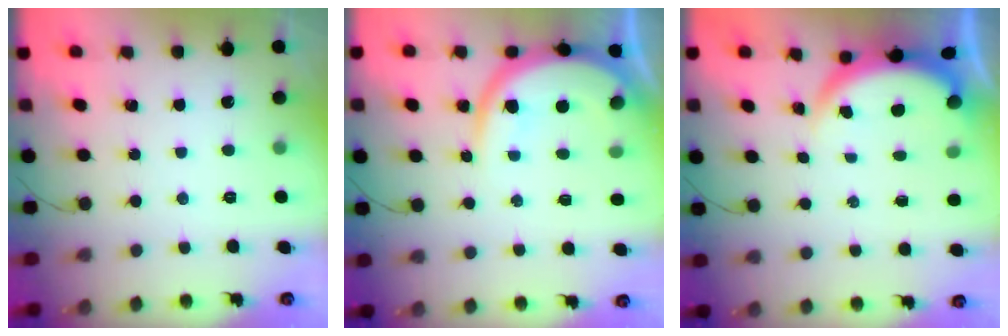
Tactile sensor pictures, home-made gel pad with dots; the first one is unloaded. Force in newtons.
{"total": 11.0, "press": 10.9, "slide": 1.2}
{"total": 3.8, "press": 3.8, "slide": 0.1}